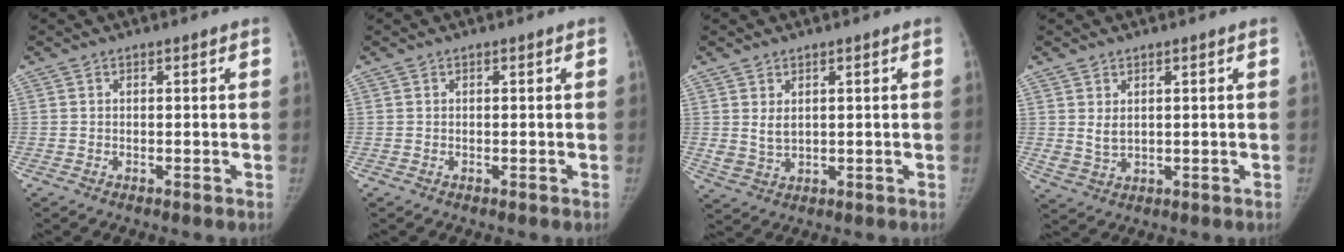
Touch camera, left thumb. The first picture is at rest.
{"total": 0.0}
{"total": 3.2, "force": [1.0, 2.1, 2.1], "torque": [-0.037, -0.012, 0.031]}
{"total": 2.9, "force": [1.0, 1.9, 1.9], "torque": [-0.034, -0.012, 0.030]}